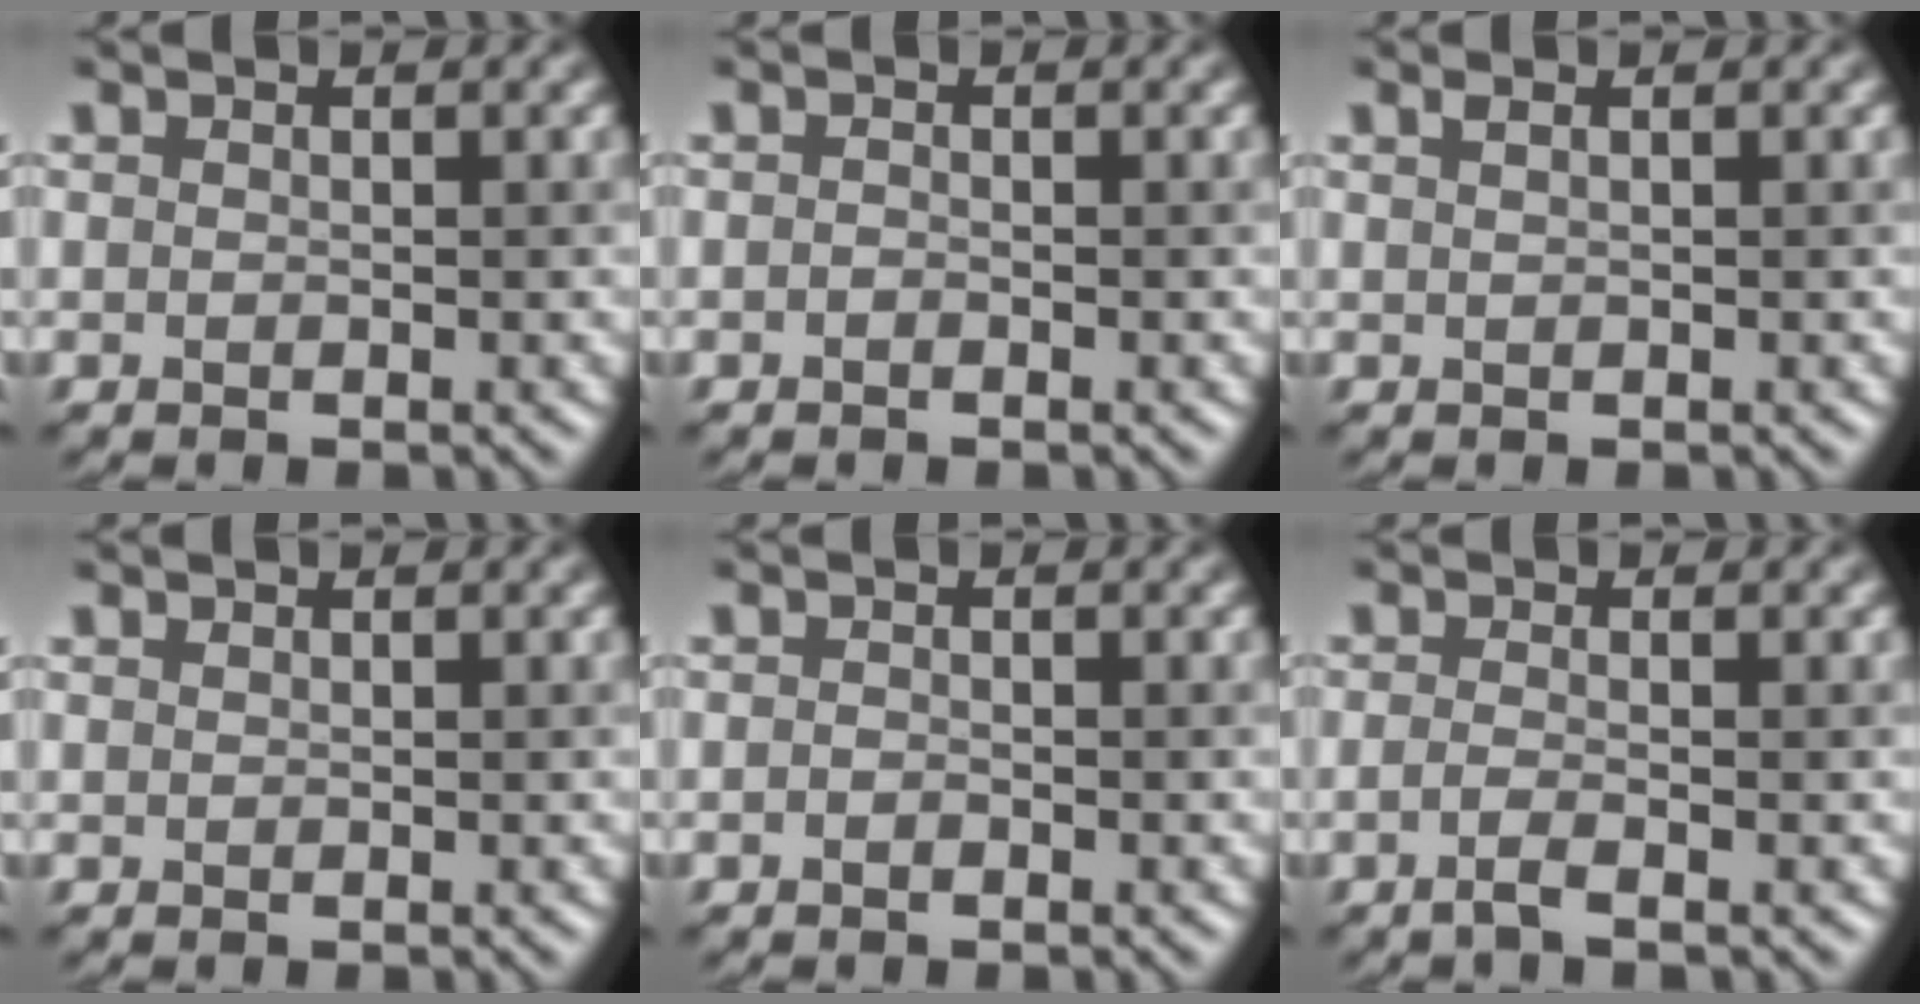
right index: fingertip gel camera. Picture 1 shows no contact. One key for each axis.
{"total": 0.0}
{"total": 0.7, "fx": 0.6, "fy": 0.2, "fz": 0.2, "tx": 0.000, "ty": 0.009, "tz": 0.010}
{"total": 0.6, "fx": 0.5, "fy": 0.1, "fz": -0.2, "tx": 0.007, "ty": 0.007, "tz": 0.009}
{"total": 0.0}
{"total": 1.4, "fx": -0.5, "fy": 0.4, "fz": 1.2, "tx": -0.015, "ty": 0.000, "tz": -0.020}